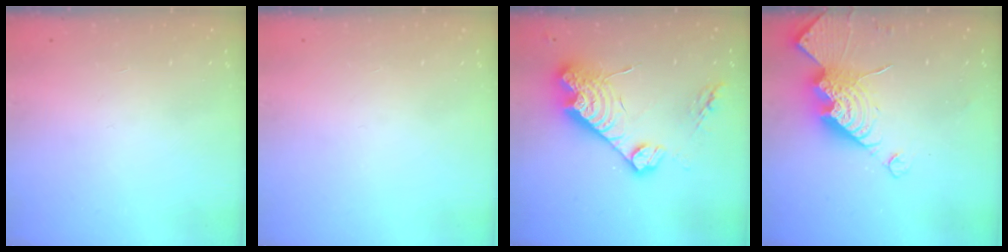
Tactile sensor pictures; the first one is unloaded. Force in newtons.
{"total": 0.0}
{"total": 17.3, "press": 17.2, "slide": 1.6}
{"total": 14.6, "press": 14.6, "slide": 1.1}